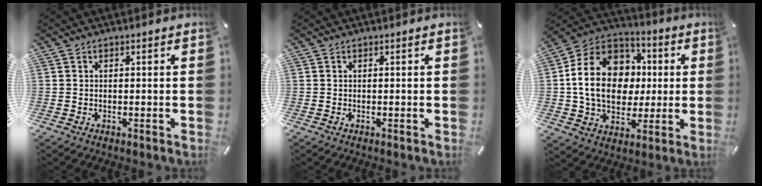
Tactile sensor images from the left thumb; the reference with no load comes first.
{"total": 0.0}
{"total": 18.7, "force": [0.4, 15.2, 10.9], "torque": [-0.215, 0.016, 0.011]}